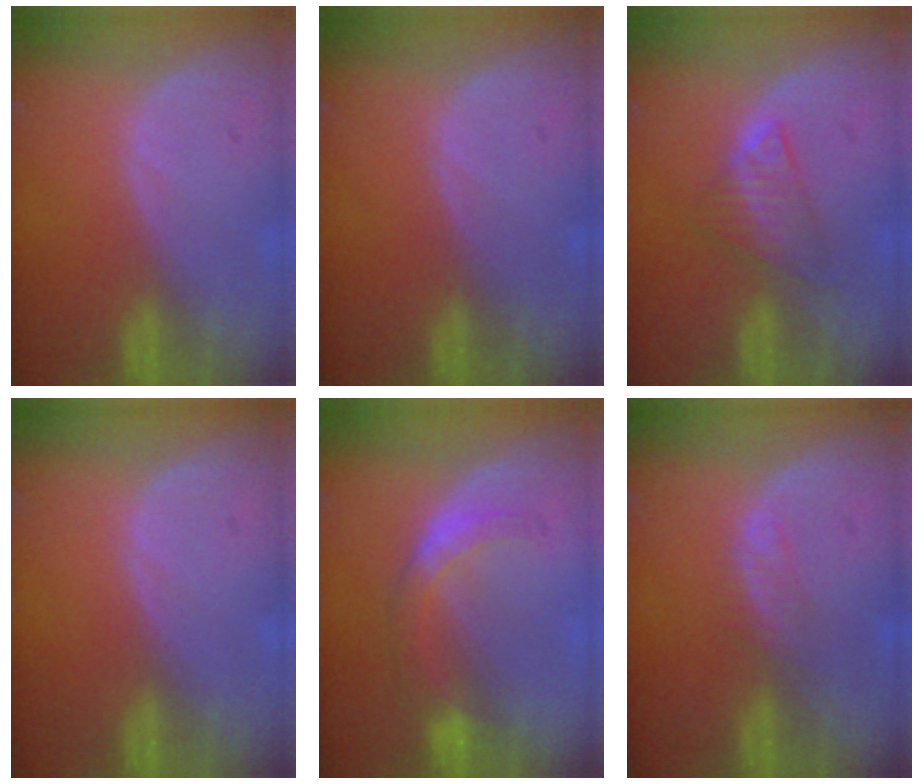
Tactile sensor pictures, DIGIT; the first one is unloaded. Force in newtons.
{"total": 0.0}
{"total": 4.4, "press": 4.3, "slide": 0.8}
{"total": 0.0}
{"total": 5.8, "press": 5.1, "slide": 2.7}
{"total": 1.8, "press": 1.8, "slide": 0.1}